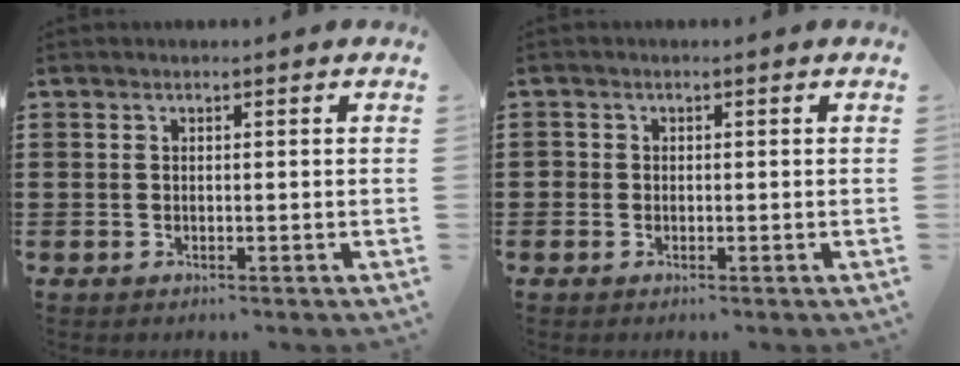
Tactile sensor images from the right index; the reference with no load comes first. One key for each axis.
{"total": 0.9, "fx": -0.2, "fy": 0.9, "fz": 0.2, "tx": -0.005, "ty": 0.005, "tz": -0.005}